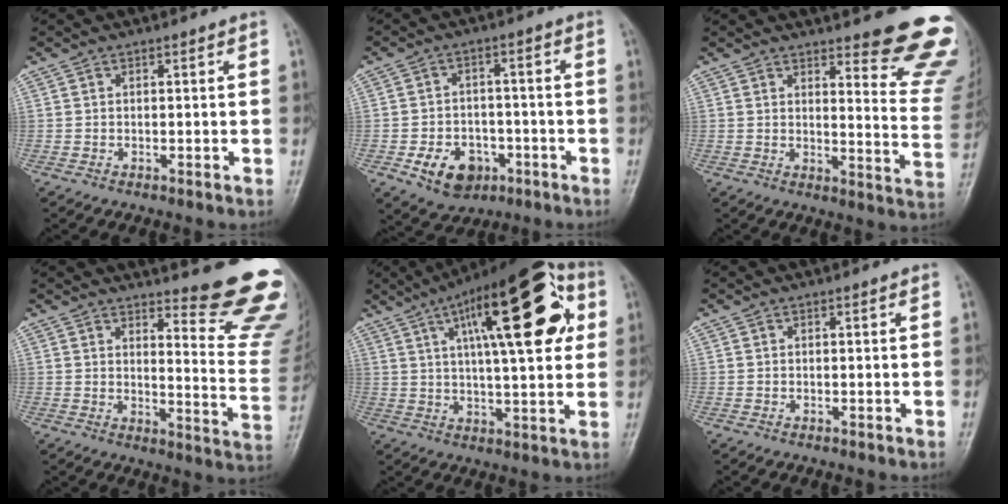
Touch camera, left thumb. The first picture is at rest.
{"total": 9.2, "force": [-3.8, 6.8, 4.9], "torque": [-0.053, 0.025, -0.053]}
{"total": 15.2, "force": [12.1, 2.9, 8.8], "torque": [-0.070, -0.107, 0.135]}
{"total": 16.5, "force": [13.7, 2.6, 8.9], "torque": [-0.078, -0.146, 0.159]}
{"total": 23.0, "force": [7.7, 7.6, 20.2], "torque": [-0.278, 0.011, 0.107]}
{"total": 0.0}